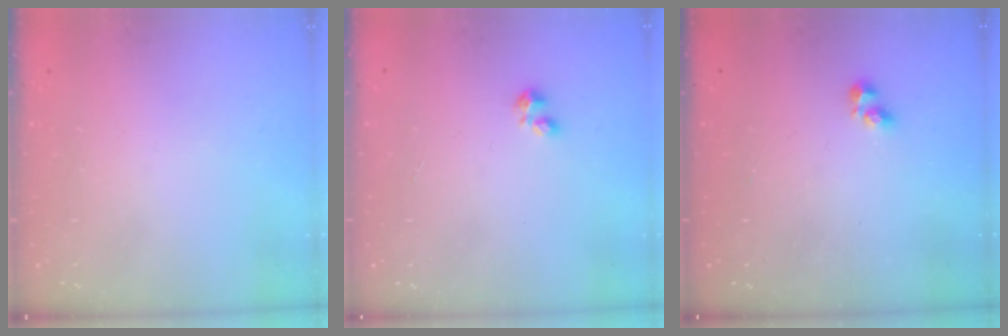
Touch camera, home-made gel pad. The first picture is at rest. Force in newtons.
{"total": 1.5, "press": 1.5, "slide": 0.3}
{"total": 2.4, "press": 2.3, "slide": 0.4}